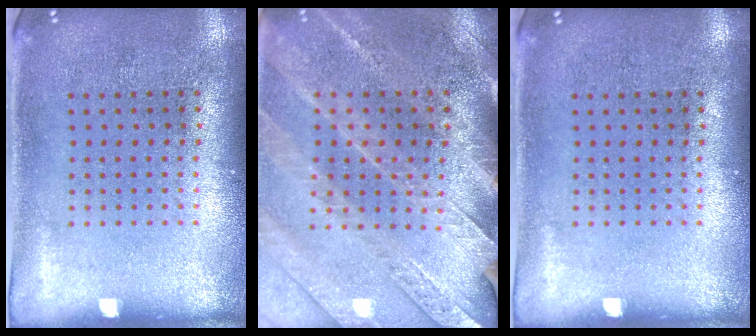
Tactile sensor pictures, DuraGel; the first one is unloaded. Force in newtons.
{"total": 2.9, "press": 2.8, "slide": 0.4}
{"total": 0.0}